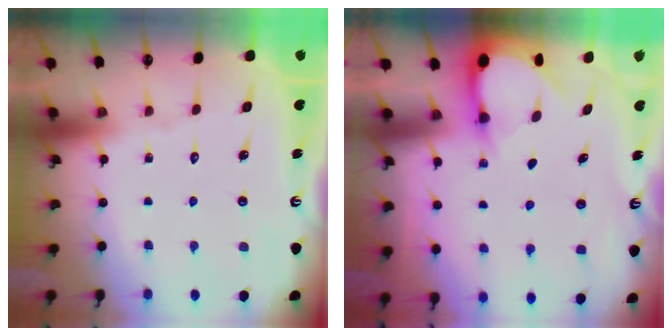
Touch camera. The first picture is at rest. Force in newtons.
{"total": 2.9, "press": 2.9, "slide": 0.3}